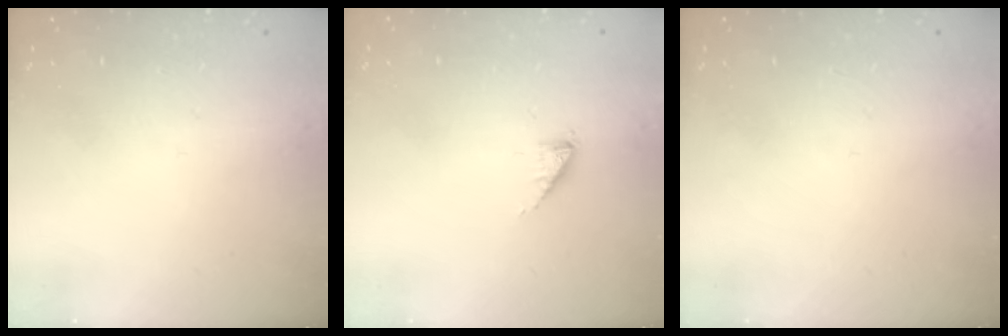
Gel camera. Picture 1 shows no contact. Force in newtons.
{"total": 2.1, "press": 2.1, "slide": 0.2}
{"total": 0.0}